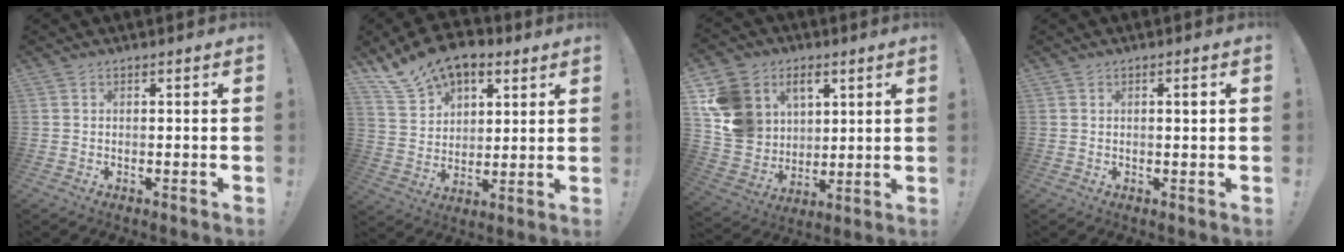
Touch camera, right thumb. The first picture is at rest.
{"total": 13.8, "force": [9.9, 8.1, 5.1], "torque": [-0.094, -0.068, 0.190]}
{"total": 15.8, "force": [6.2, 13.5, 5.6], "torque": [-0.107, -0.026, 0.135]}
{"total": 1.5, "force": [0.2, 0.0, 1.5], "torque": [-0.013, -0.003, -0.003]}